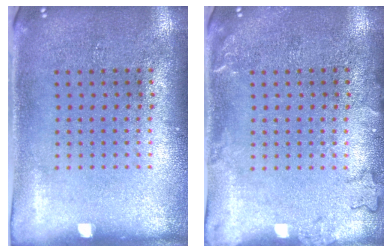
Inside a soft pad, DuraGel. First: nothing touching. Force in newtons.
{"total": 1.6, "press": 1.6, "slide": 0.3}